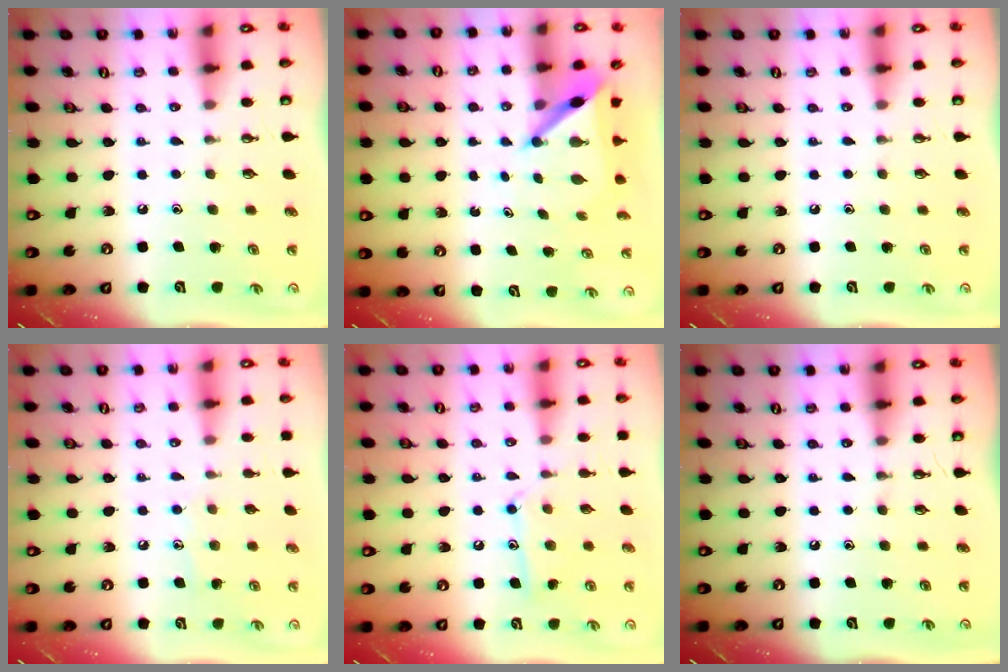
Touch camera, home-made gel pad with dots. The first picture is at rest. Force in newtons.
{"total": 5.1, "press": 5.1, "slide": 0.5}
{"total": 0.0}
{"total": 5.6, "press": 5.6, "slide": 0.0}
{"total": 10.7, "press": 10.6, "slide": 0.7}
{"total": 0.0}